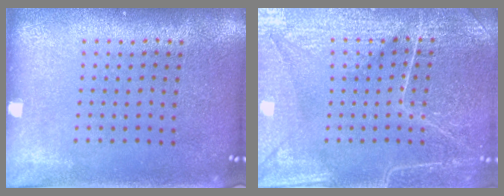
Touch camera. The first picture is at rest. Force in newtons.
{"total": 4.3, "press": 4.2, "slide": 1.1}